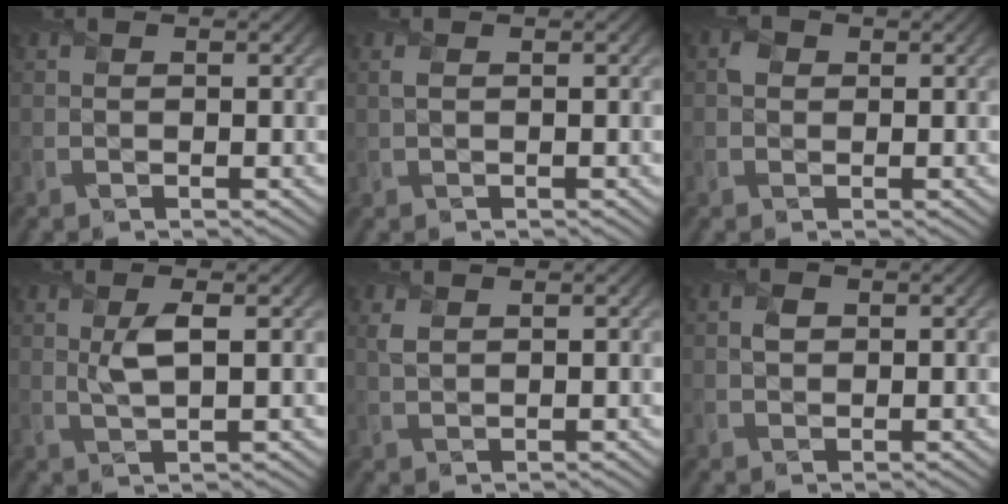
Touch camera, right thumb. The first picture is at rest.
{"total": 0.8, "force": [0.3, 0.3, 0.7], "torque": [-0.024, 0.004, 0.007]}
{"total": 1.5, "force": [0.1, 1.4, 0.4], "torque": [-0.009, 0.000, -0.004]}
{"total": 3.1, "force": [1.0, 0.7, 2.9], "torque": [-0.059, 0.002, 0.019]}
{"total": 1.6, "force": [0.9, 0.8, 1.0], "torque": [-0.032, 0.003, 0.021]}
{"total": 1.3, "force": [0.3, 1.1, 0.6], "torque": [-0.015, 0.000, 0.004]}